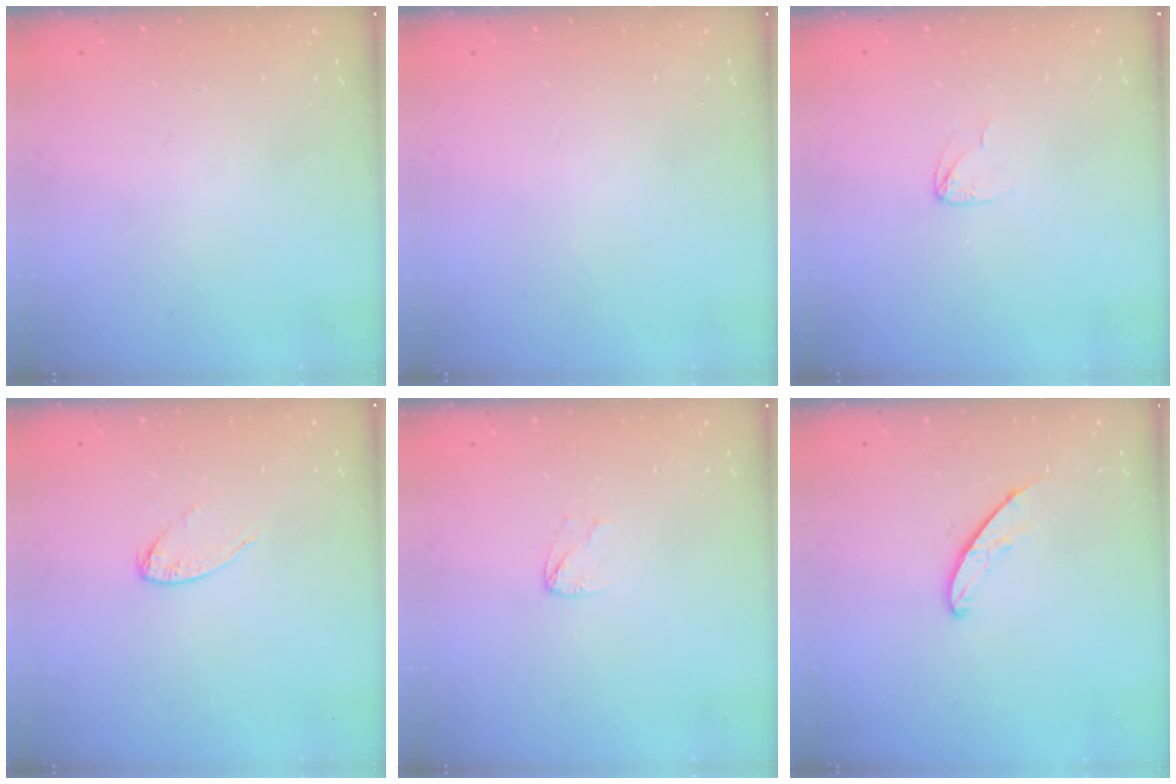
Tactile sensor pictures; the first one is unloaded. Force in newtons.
{"total": 0.0}
{"total": 2.6, "press": 2.6, "slide": 0.1}
{"total": 6.7, "press": 6.7, "slide": 0.5}
{"total": 2.5, "press": 2.5, "slide": 0.2}
{"total": 5.0, "press": 5.0, "slide": 0.4}